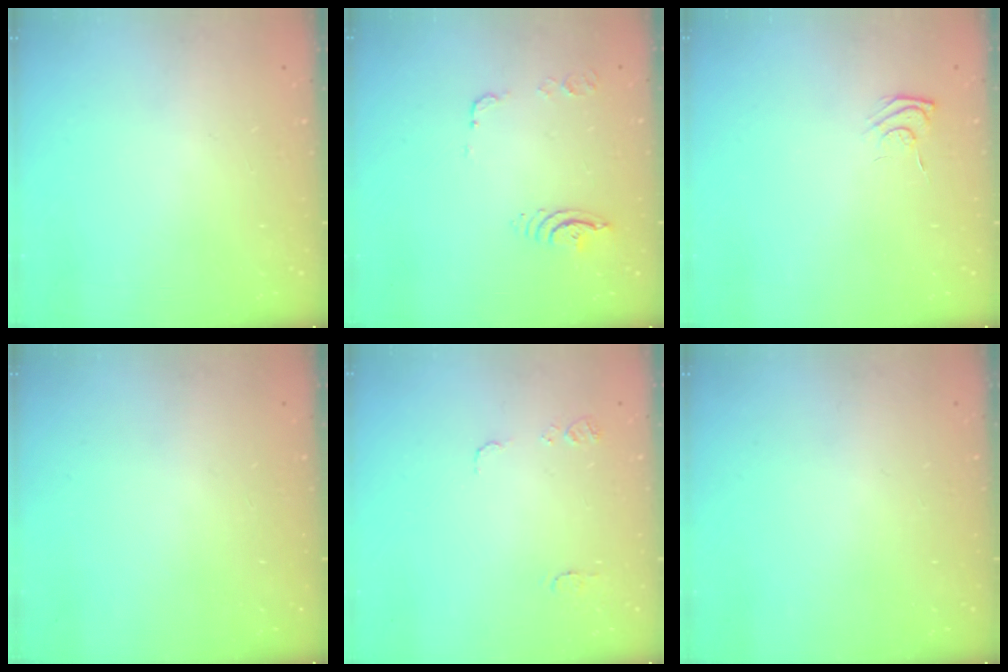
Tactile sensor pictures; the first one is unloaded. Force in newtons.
{"total": 9.4, "press": 9.4, "slide": 1.1}
{"total": 4.9, "press": 4.7, "slide": 1.1}
{"total": 0.0}
{"total": 7.1, "press": 7.0, "slide": 0.7}
{"total": 0.0}